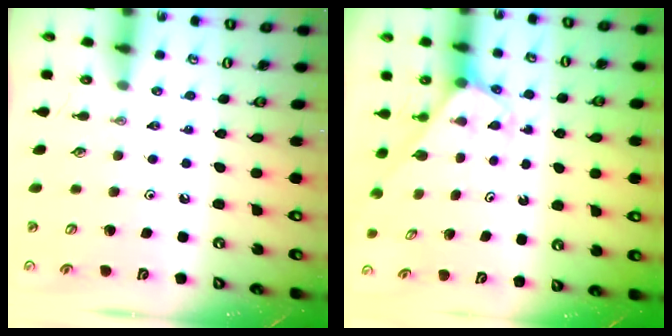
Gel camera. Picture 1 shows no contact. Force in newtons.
{"total": 2.5, "press": 2.5, "slide": 0.1}